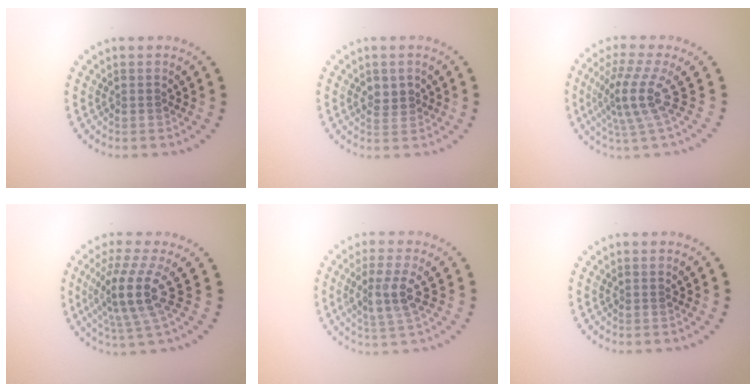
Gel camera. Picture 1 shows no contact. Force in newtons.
{"total": 1.9, "press": 1.8, "slide": 0.5}
{"total": 4.2, "press": 2.9, "slide": 3.0}
{"total": 4.7, "press": 3.5, "slide": 3.2}
{"total": 3.3, "press": 2.9, "slide": 1.7}
{"total": 0.0}